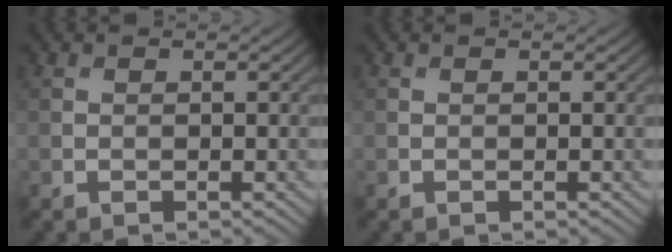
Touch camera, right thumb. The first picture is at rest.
{"total": 0.0}